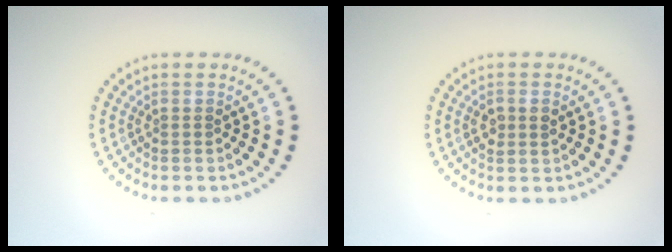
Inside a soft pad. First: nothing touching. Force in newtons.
{"total": 1.6, "press": 1.5, "slide": 0.3}